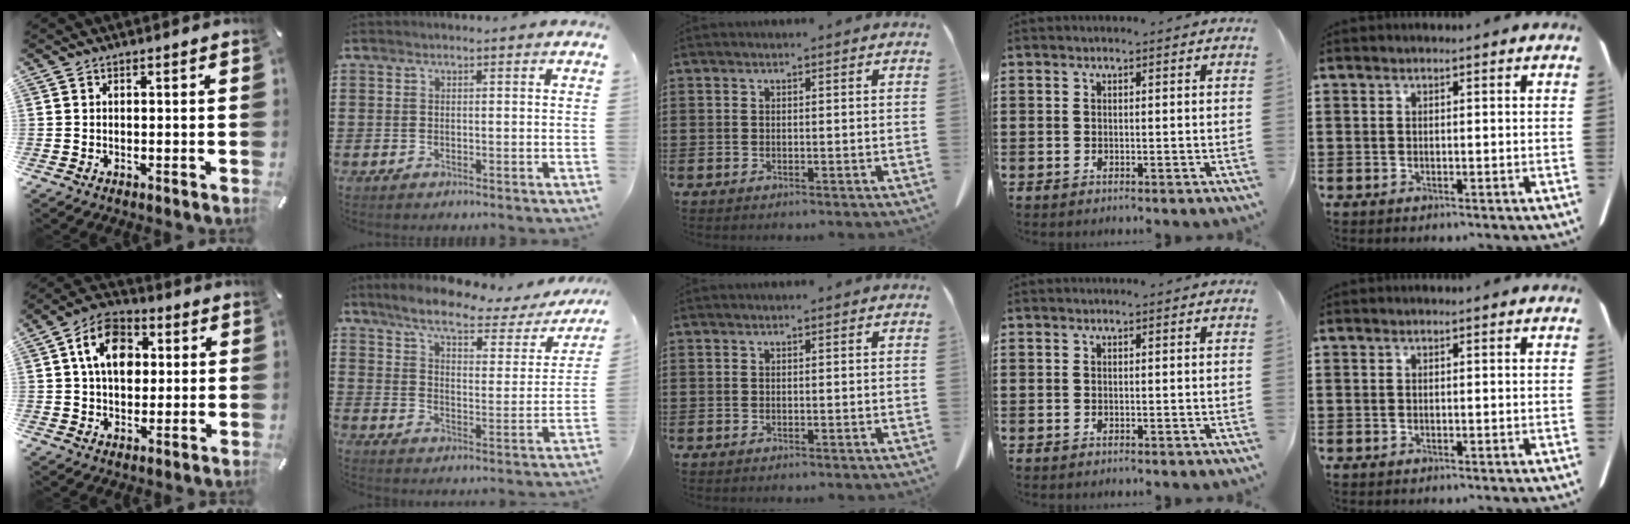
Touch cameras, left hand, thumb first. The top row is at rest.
{"thumb": {"total": 11.5, "force": [2.7, 8.4, 7.4], "torque": [-0.118, 0.008, 0.048]}, "index": {"total": 6.9, "force": [5.5, 1.1, 4.0], "torque": [-0.094, -0.028, 0.086]}}